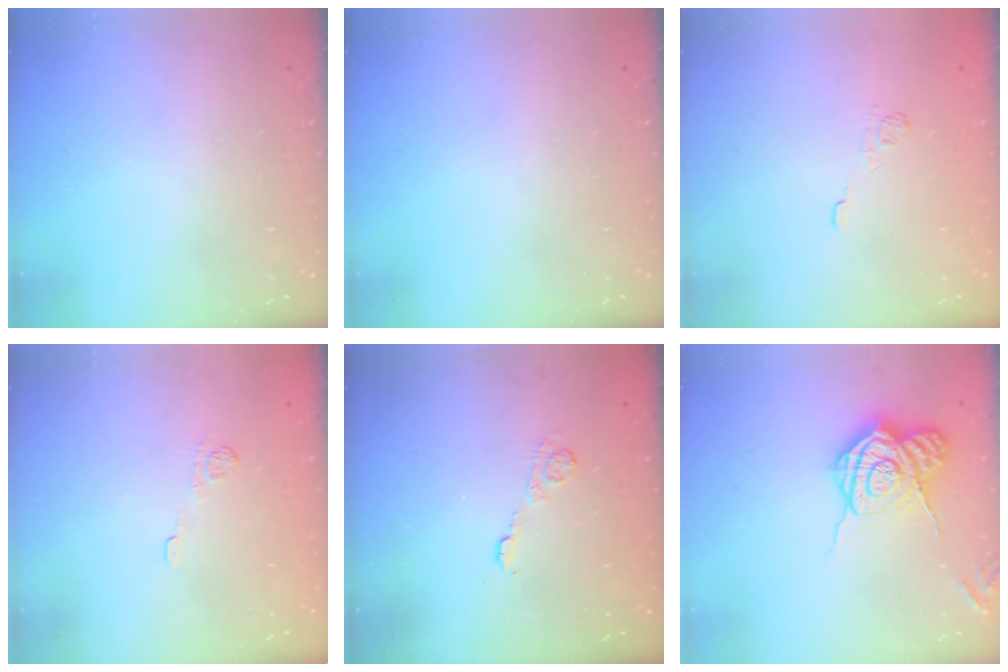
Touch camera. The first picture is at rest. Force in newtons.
{"total": 0.0}
{"total": 2.3, "press": 1.8, "slide": 1.3}
{"total": 7.1, "press": 6.9, "slide": 1.5}
{"total": 4.0, "press": 3.8, "slide": 1.2}
{"total": 14.2, "press": 14.1, "slide": 0.8}